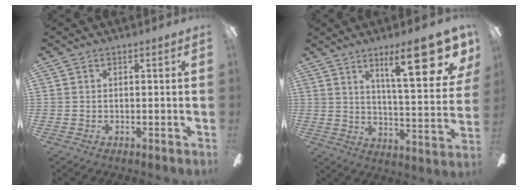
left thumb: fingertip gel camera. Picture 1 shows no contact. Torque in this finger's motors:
{"motor_torque": [0.26, 0.10, -0.03, -0.33, 0.15]}